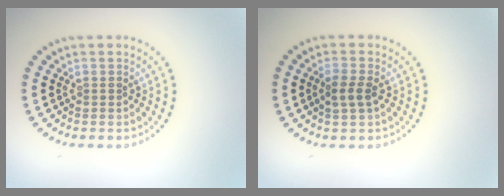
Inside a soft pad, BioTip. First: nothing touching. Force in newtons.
{"total": 1.8, "press": 1.8, "slide": 0.3}